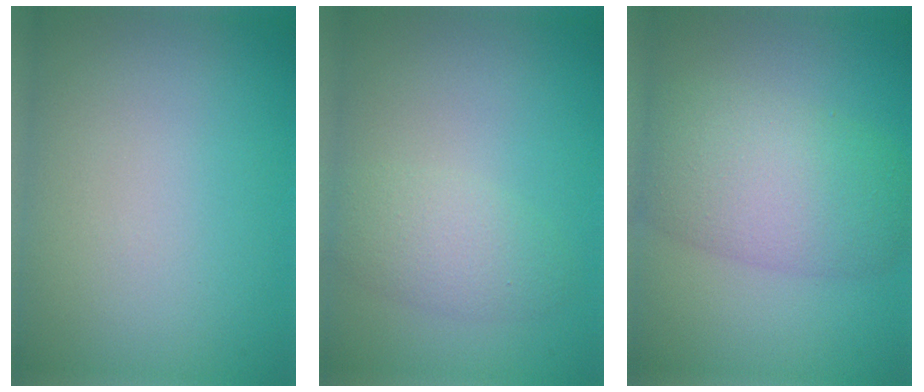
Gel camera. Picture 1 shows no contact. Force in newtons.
{"total": 2.8, "press": 2.8, "slide": 0.1}
{"total": 7.3, "press": 7.2, "slide": 0.5}